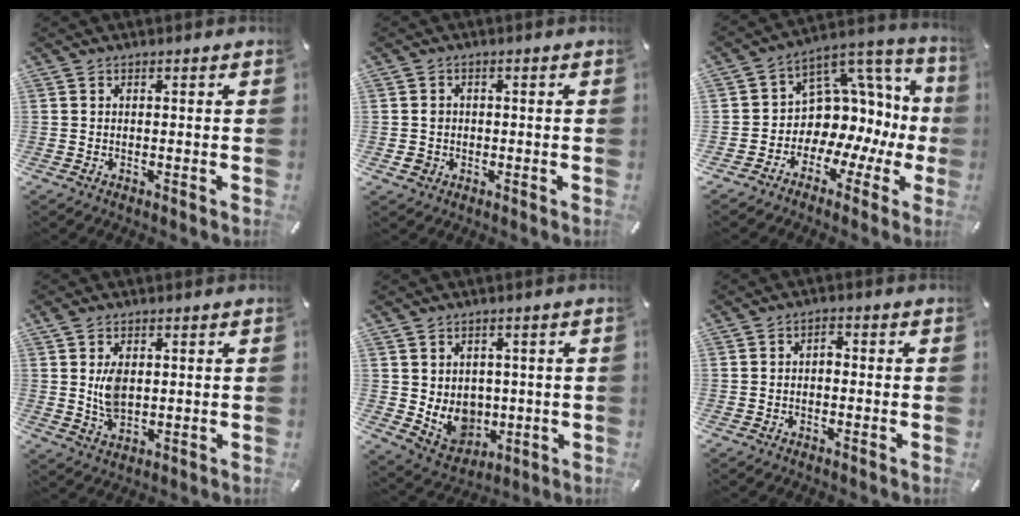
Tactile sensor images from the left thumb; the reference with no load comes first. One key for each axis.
{"total": 2.6, "fx": -0.4, "fy": 2.4, "fz": 0.9, "tx": -0.018, "ty": 0.004, "tz": -0.007}
{"total": 11.2, "fx": 2.0, "fy": 9.5, "fz": 5.6, "tx": -0.078, "ty": -0.045, "tz": 0.039}
{"total": 6.0, "fx": 1.2, "fy": 3.8, "fz": 4.5, "tx": -0.084, "ty": -0.003, "tz": 0.018}
{"total": 7.4, "fx": 1.3, "fy": 7.0, "fz": 2.2, "tx": -0.047, "ty": -0.019, "tz": 0.033}
{"total": 2.0, "fx": -0.6, "fy": 1.4, "fz": 1.2, "tx": -0.027, "ty": 0.010, "tz": -0.015}